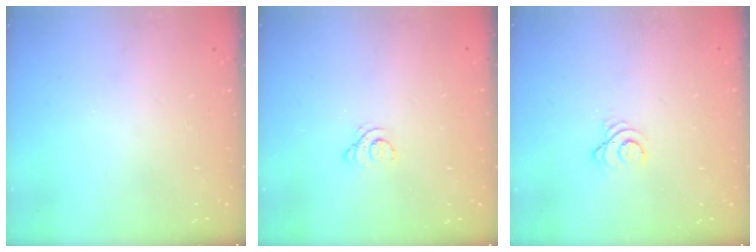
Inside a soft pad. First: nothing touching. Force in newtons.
{"total": 1.7, "press": 1.6, "slide": 0.1}
{"total": 3.0, "press": 3.0, "slide": 0.3}